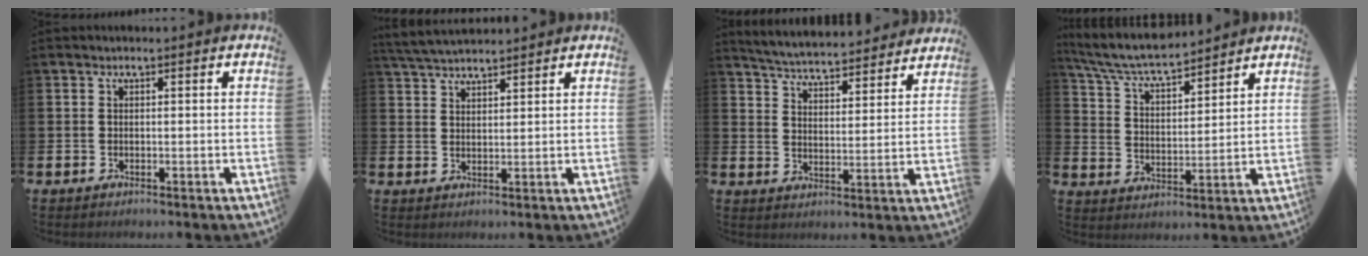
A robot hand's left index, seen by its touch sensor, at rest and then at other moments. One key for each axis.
{"total": 4.1, "fx": 3.9, "fy": 0.7, "fz": 0.8, "tx": -0.023, "ty": -0.015, "tz": 0.072}
{"total": 5.5, "fx": 5.4, "fy": 0.6, "fz": 0.6, "tx": -0.040, "ty": -0.041, "tz": 0.094}
{"total": 7.0, "fx": 6.5, "fy": 0.8, "fz": 2.3, "tx": -0.073, "ty": -0.039, "tz": 0.115}